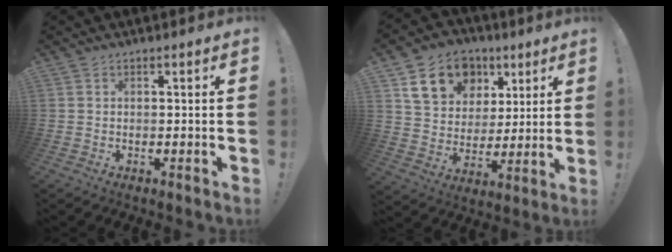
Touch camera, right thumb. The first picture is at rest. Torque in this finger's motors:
{"motor_torque": [1.66, 1.68, 0.01, 0.00, 0.00]}